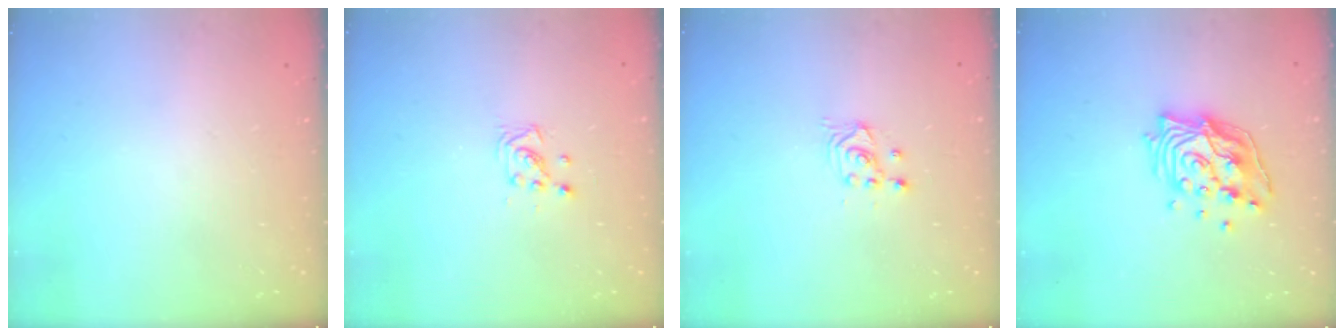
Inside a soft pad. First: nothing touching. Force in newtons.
{"total": 2.9, "press": 2.9, "slide": 0.3}
{"total": 2.4, "press": 2.3, "slide": 0.2}
{"total": 14.9, "press": 14.8, "slide": 1.4}